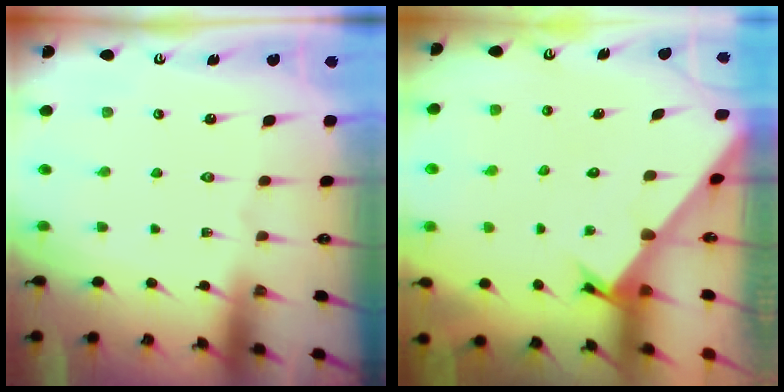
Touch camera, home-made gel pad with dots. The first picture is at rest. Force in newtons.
{"total": 2.3, "press": 2.3, "slide": 0.2}